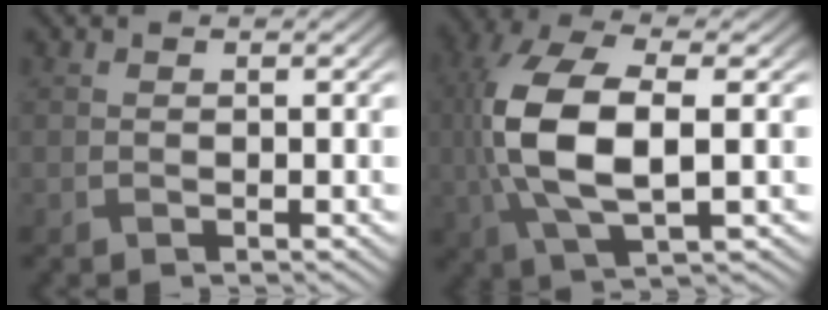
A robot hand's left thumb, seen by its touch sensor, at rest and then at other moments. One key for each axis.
{"total": 11.3, "fx": 0.2, "fy": 5.3, "fz": 9.9, "tx": -0.242, "ty": -0.006, "tz": 0.010}